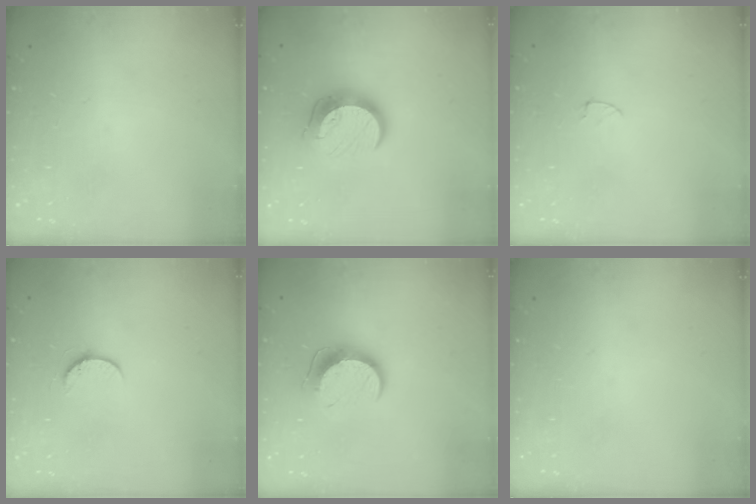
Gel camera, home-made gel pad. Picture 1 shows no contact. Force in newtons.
{"total": 11.9, "press": 11.8, "slide": 1.0}
{"total": 2.5, "press": 2.5, "slide": 0.2}
{"total": 6.1, "press": 6.0, "slide": 0.5}
{"total": 9.9, "press": 9.8, "slide": 0.5}
{"total": 0.0}